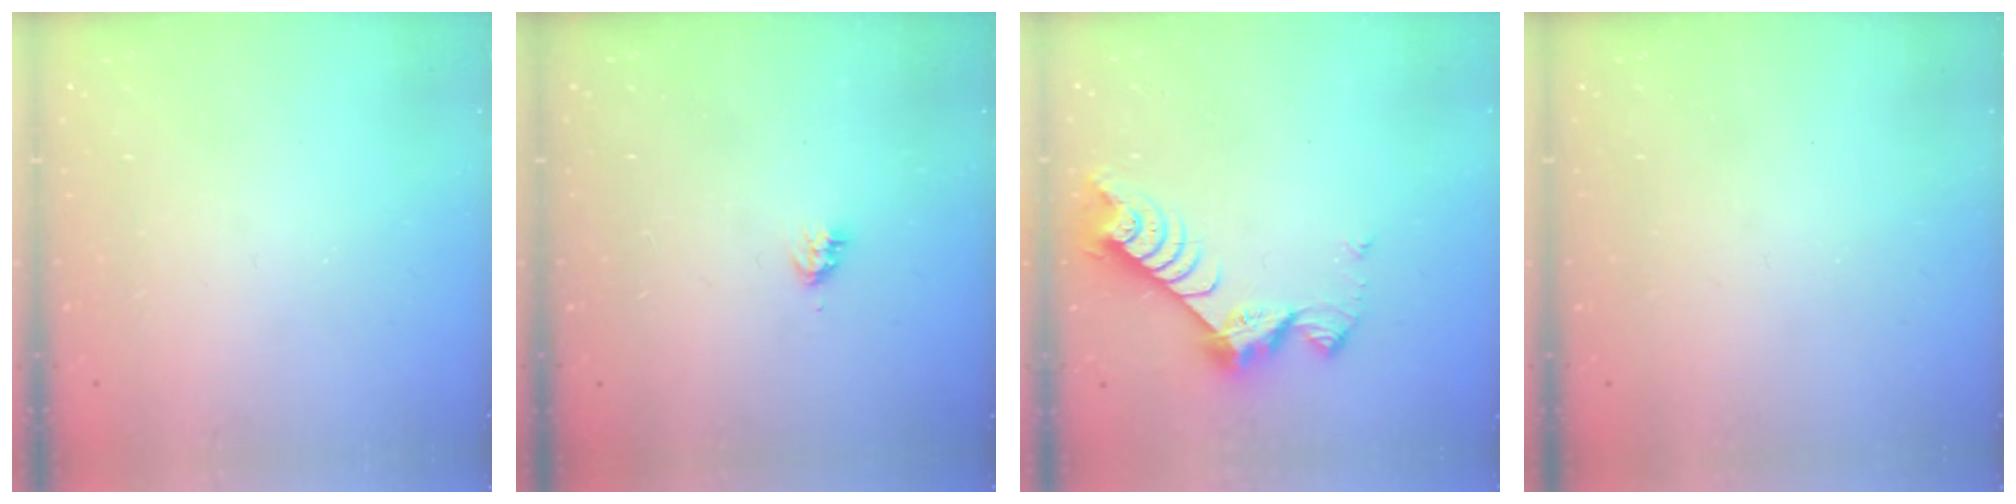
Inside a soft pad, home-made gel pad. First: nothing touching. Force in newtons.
{"total": 3.6, "press": 3.6, "slide": 0.5}
{"total": 8.2, "press": 8.2, "slide": 0.5}
{"total": 0.0}